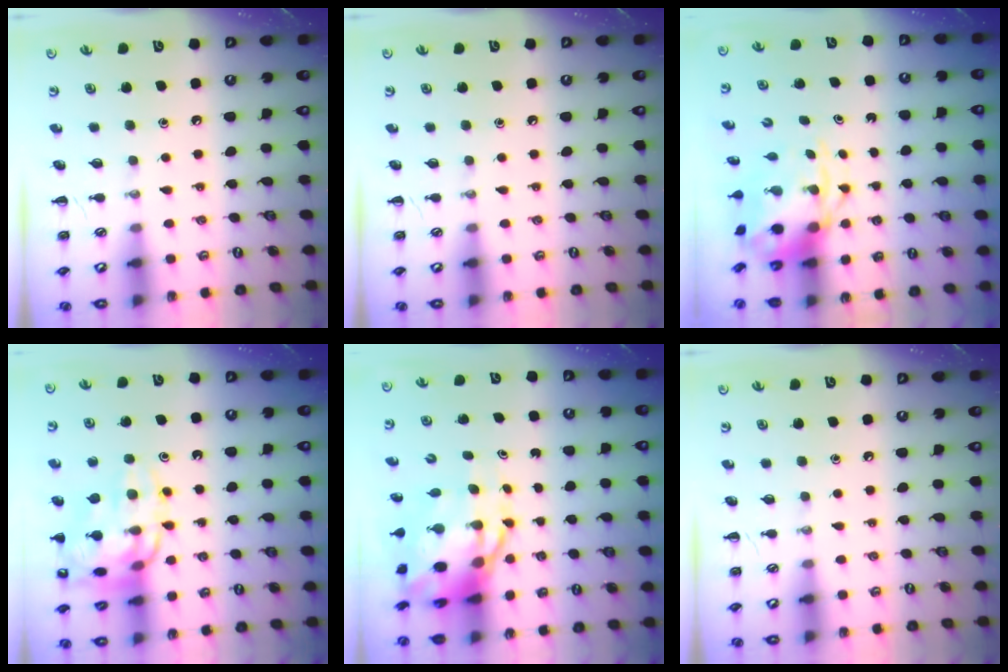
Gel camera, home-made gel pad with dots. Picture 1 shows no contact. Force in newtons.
{"total": 0.0}
{"total": 4.5, "press": 4.4, "slide": 0.8}
{"total": 16.2, "press": 16.2, "slide": 1.6}
{"total": 11.3, "press": 10.9, "slide": 2.8}
{"total": 0.0}